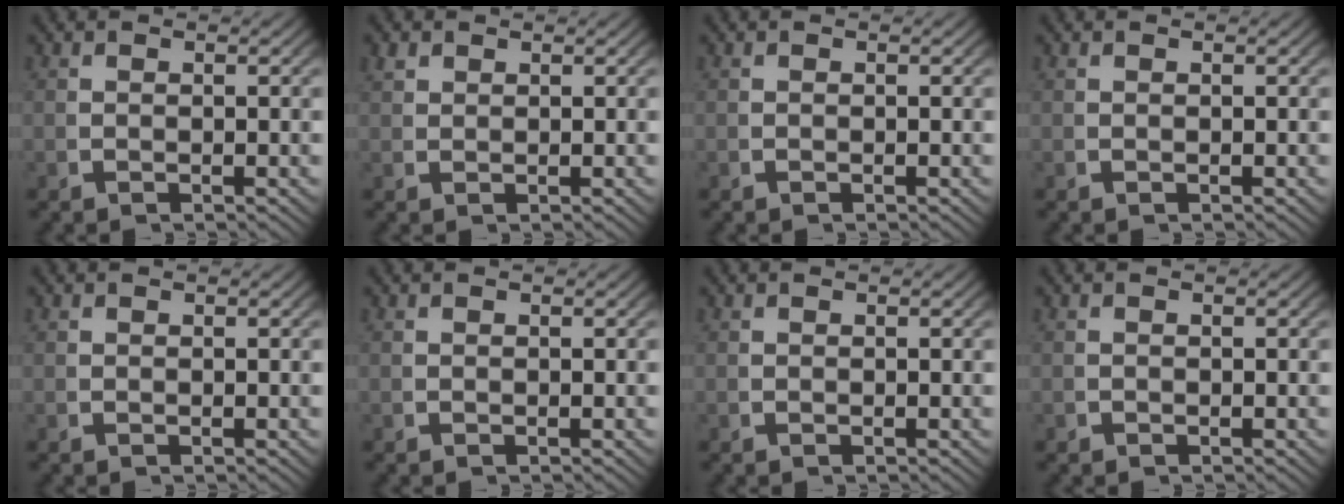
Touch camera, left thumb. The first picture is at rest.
{"total": 1.2, "force": [1.1, 0.4, 0.4], "torque": [-0.008, 0.000, 0.027]}
{"total": 0.0}
{"total": 0.0}
{"total": 0.0}
{"total": 0.0}
{"total": 0.0}
{"total": 0.0}